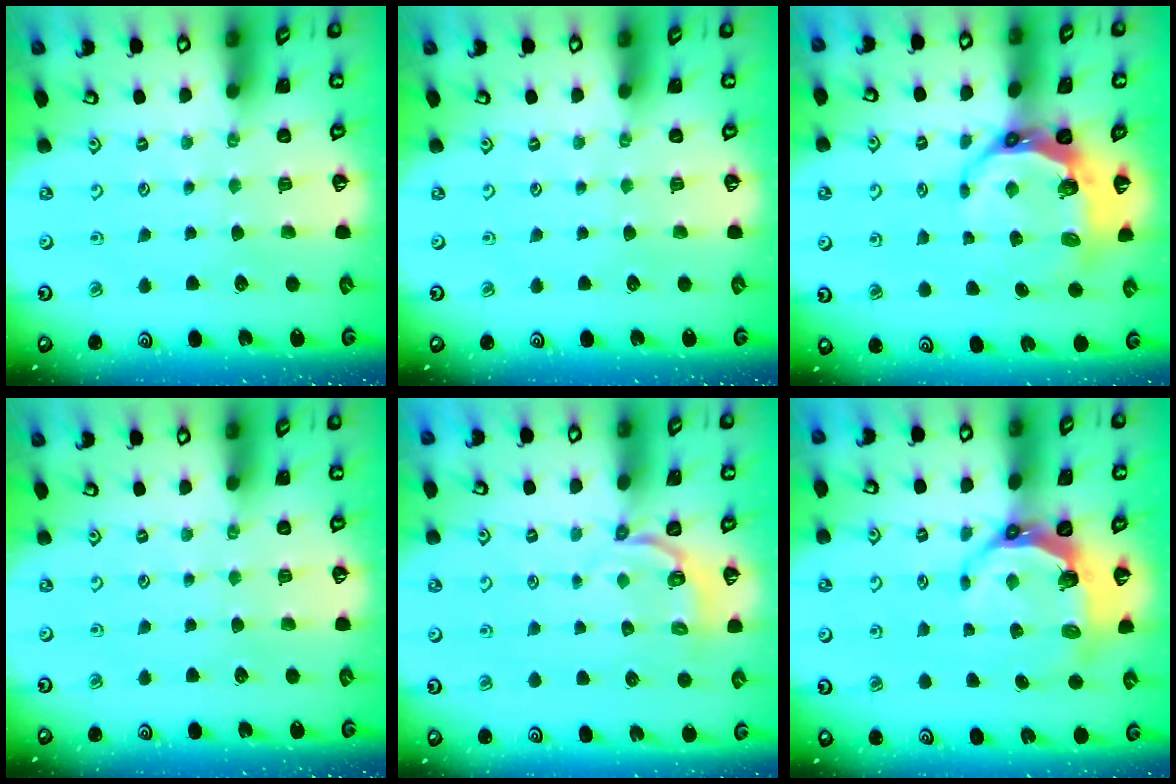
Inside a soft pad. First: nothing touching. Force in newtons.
{"total": 0.0}
{"total": 9.6, "press": 8.7, "slide": 4.1}
{"total": 0.0}
{"total": 3.1, "press": 2.1, "slide": 2.3}
{"total": 6.6, "press": 5.3, "slide": 4.0}